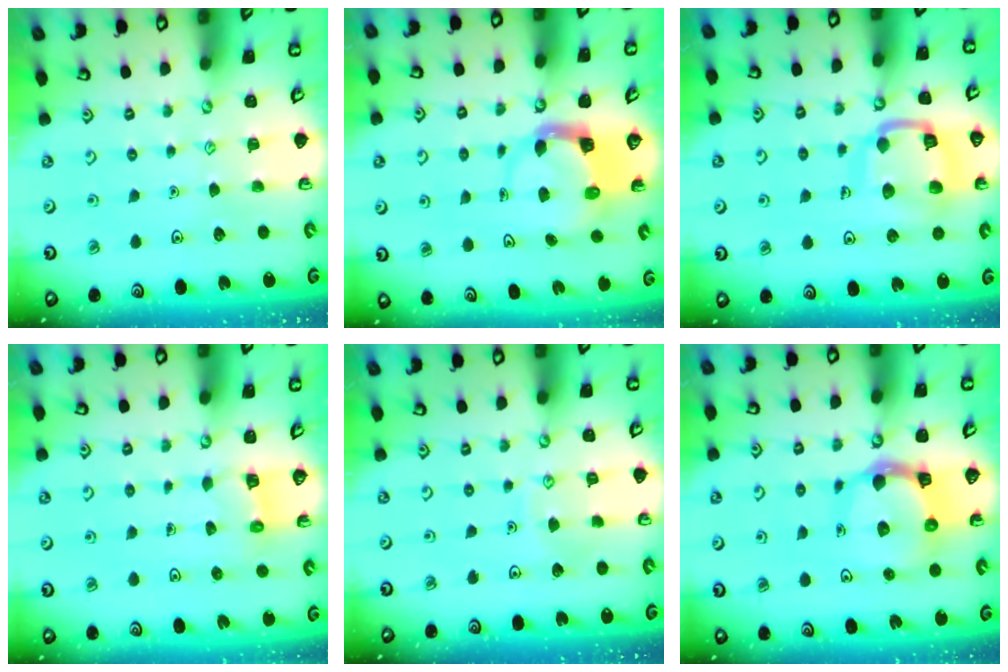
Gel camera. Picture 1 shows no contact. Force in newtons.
{"total": 3.6, "press": 3.5, "slide": 0.5}
{"total": 14.3, "press": 14.2, "slide": 1.5}
{"total": 2.9, "press": 2.9, "slide": 0.3}
{"total": 5.1, "press": 5.1, "slide": 0.6}
{"total": 8.7, "press": 8.6, "slide": 1.2}